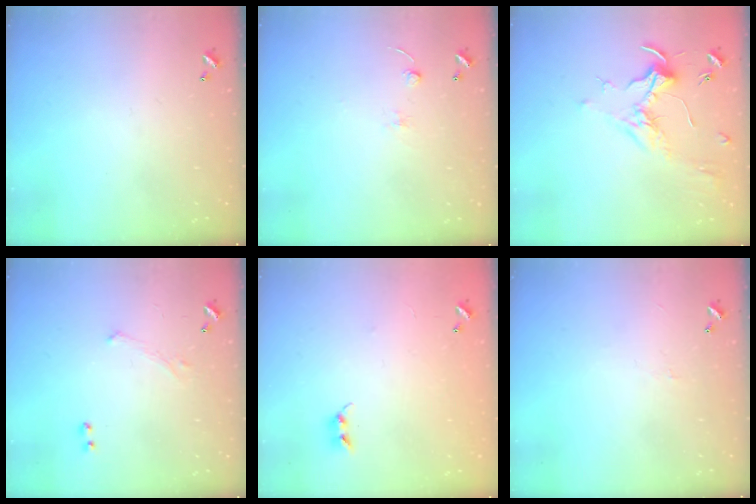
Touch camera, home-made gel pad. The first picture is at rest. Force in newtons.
{"total": 2.5, "press": 2.4, "slide": 0.8}
{"total": 1.8, "press": 1.6, "slide": 0.8}
{"total": 1.6, "press": 1.5, "slide": 0.6}
{"total": 7.8, "press": 7.8, "slide": 0.4}
{"total": 0.8, "press": 0.7, "slide": 0.5}